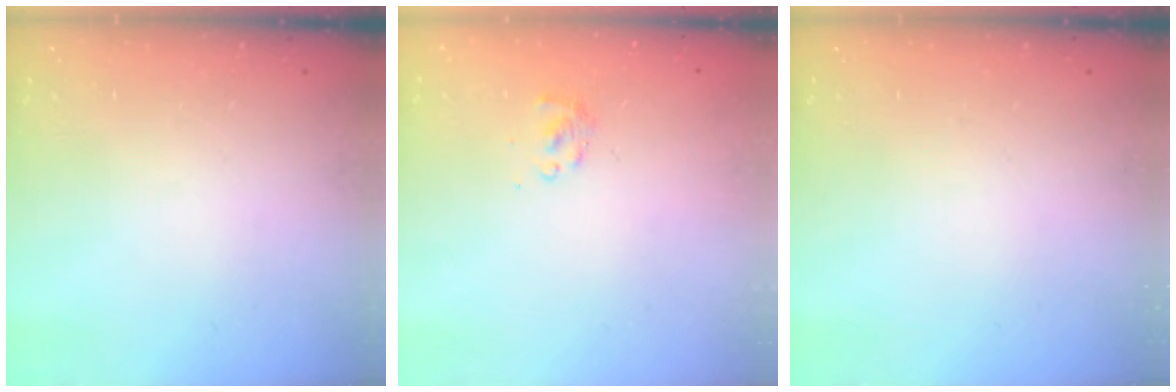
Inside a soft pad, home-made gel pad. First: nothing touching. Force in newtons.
{"total": 2.0, "press": 1.8, "slide": 0.9}
{"total": 0.0}